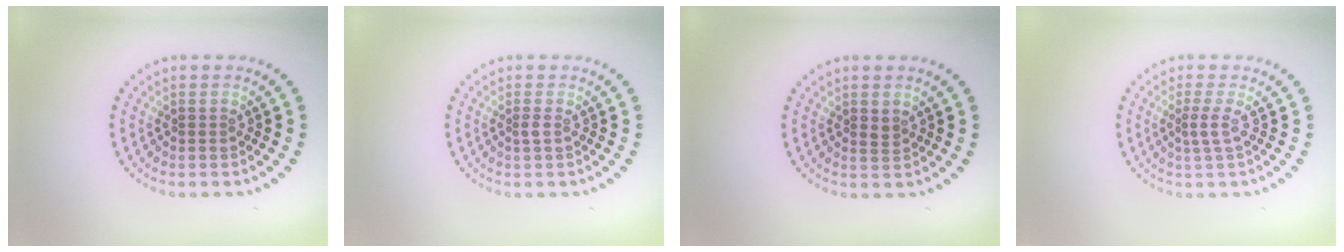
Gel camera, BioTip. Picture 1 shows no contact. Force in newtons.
{"total": 0.5, "press": 0.4, "slide": 0.3}
{"total": 0.8, "press": 0.7, "slide": 0.4}
{"total": 1.4, "press": 1.0, "slide": 1.1}